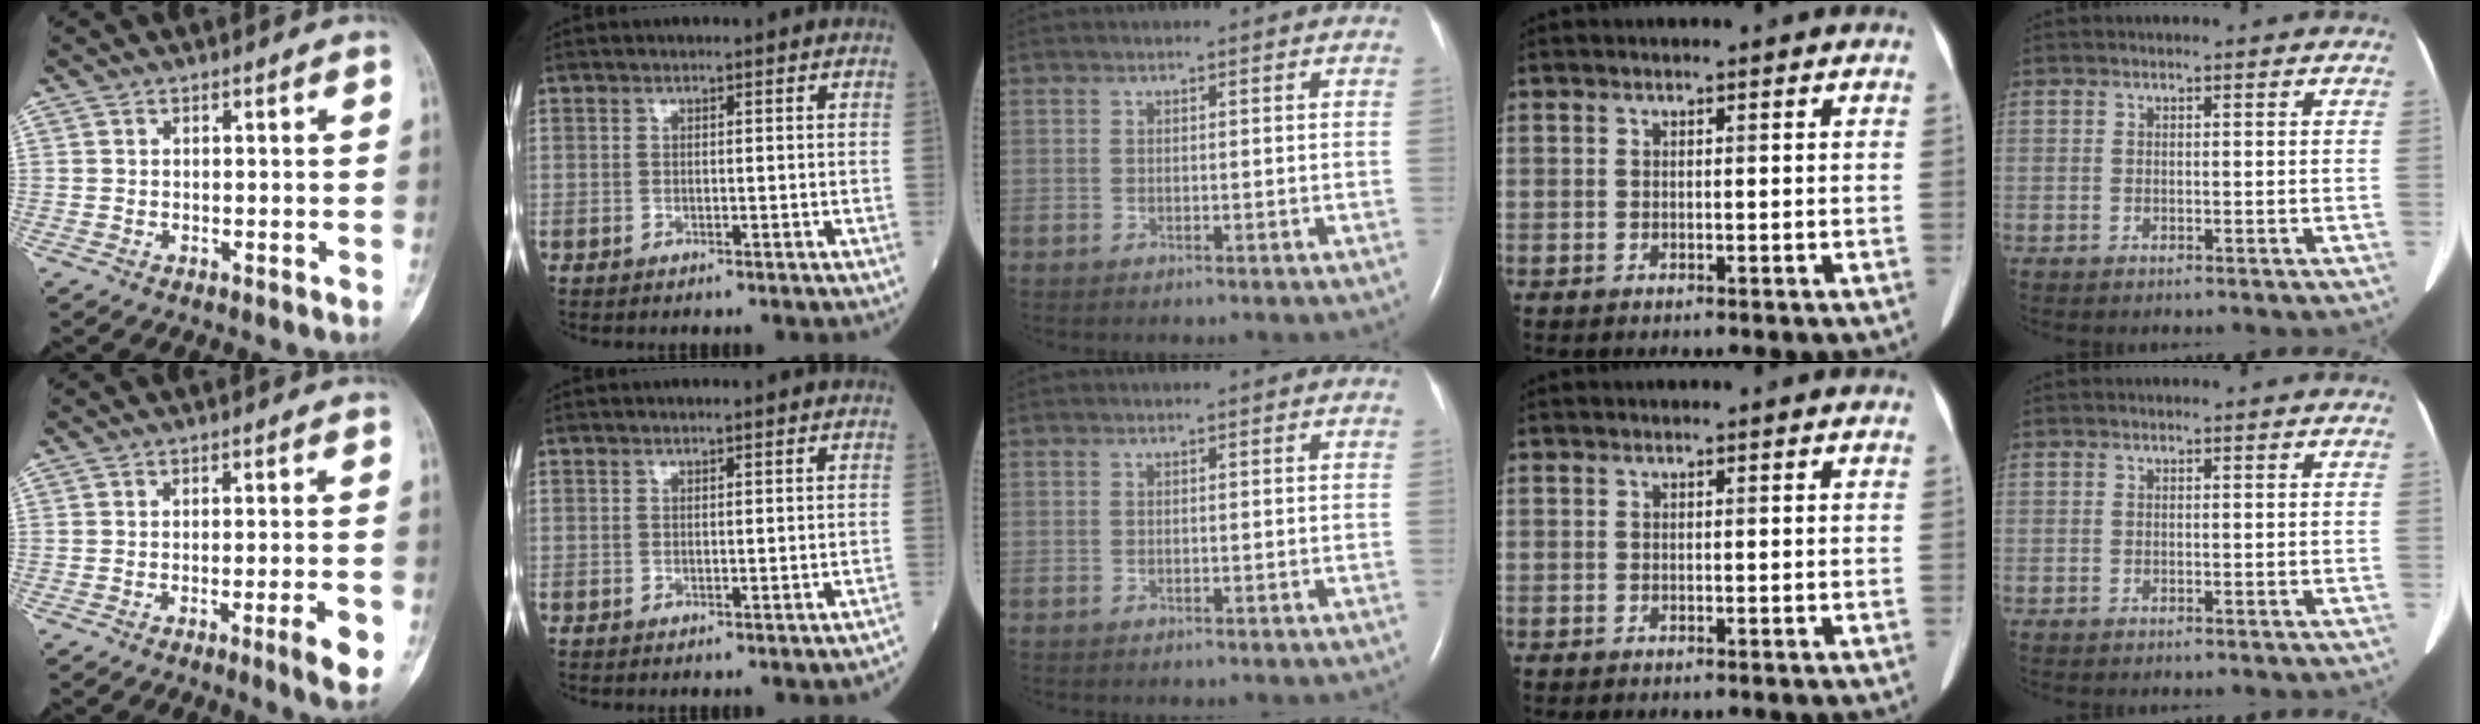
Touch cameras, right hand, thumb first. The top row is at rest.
{"thumb": {"total": 5.6, "force": [-2.2, 0.4, 5.1], "torque": [-0.073, -0.001, -0.030]}, "index": {"total": 0.8, "force": [-0.6, 0.0, 0.5], "torque": [-0.006, 0.001, -0.004]}}